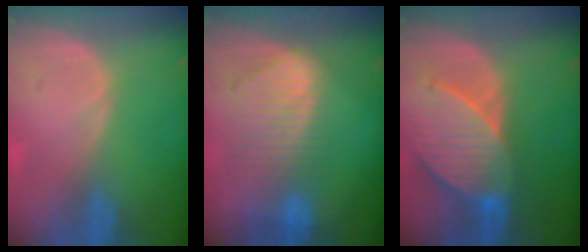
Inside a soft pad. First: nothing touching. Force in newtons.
{"total": 9.3, "press": 8.2, "slide": 4.4}
{"total": 9.6, "press": 8.7, "slide": 4.1}